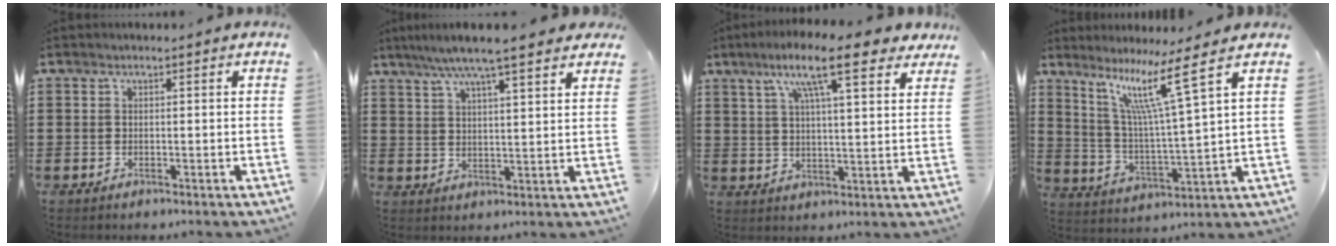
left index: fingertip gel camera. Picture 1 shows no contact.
{"total": 6.9, "force": [5.6, 0.2, 4.0], "torque": [-0.093, -0.011, 0.097]}
{"total": 12.1, "force": [8.0, 2.3, 8.8], "torque": [-0.166, -0.013, 0.132]}
{"total": 10.2, "force": [6.7, -0.8, 7.7], "torque": [-0.168, -0.026, 0.106]}